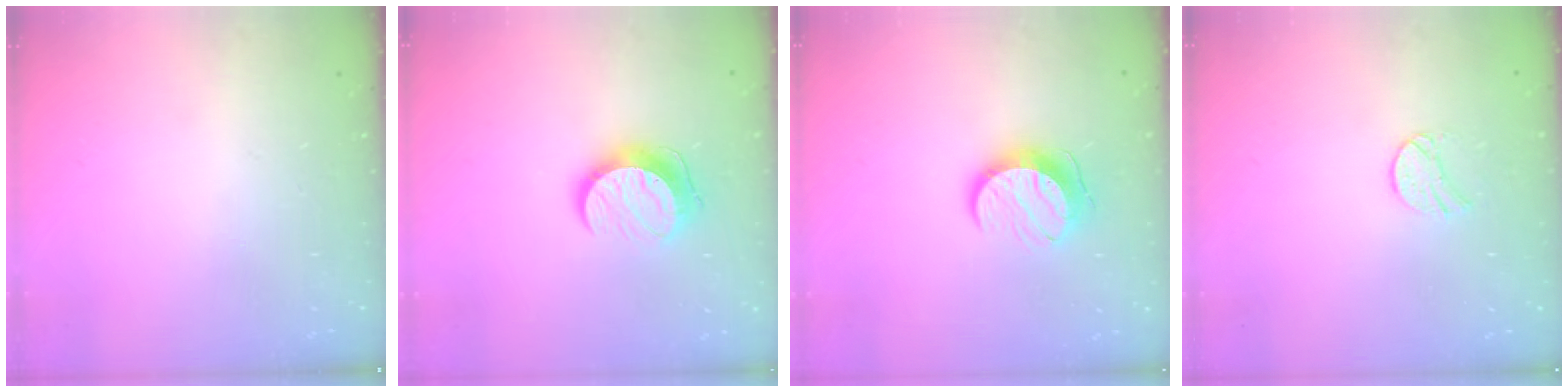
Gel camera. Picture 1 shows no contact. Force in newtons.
{"total": 9.9, "press": 9.9, "slide": 0.1}
{"total": 10.1, "press": 10.1, "slide": 0.4}
{"total": 7.8, "press": 7.8, "slide": 0.4}